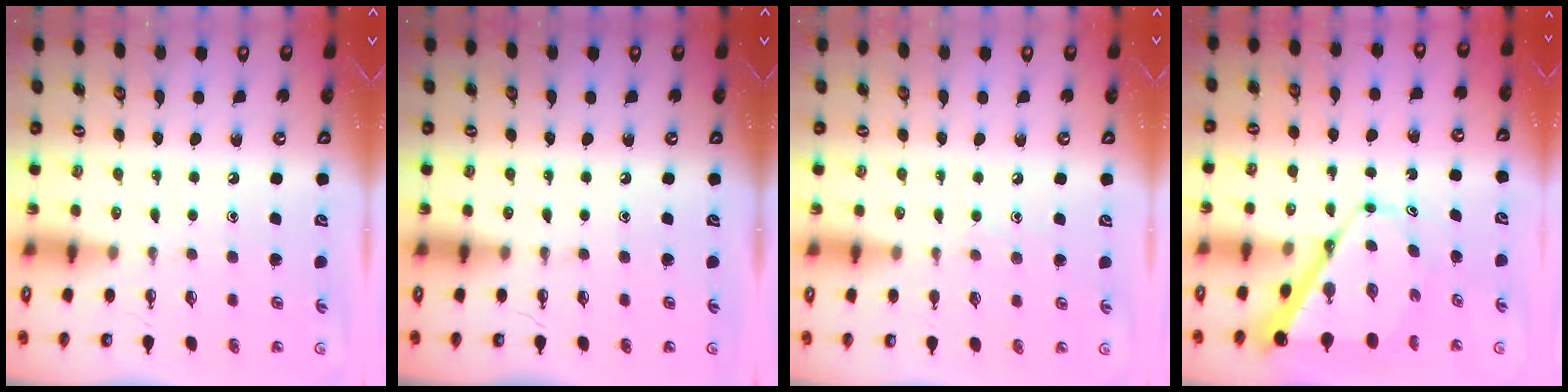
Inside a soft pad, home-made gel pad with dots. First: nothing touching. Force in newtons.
{"total": 0.0}
{"total": 5.3, "press": 5.3, "slide": 0.7}
{"total": 10.2, "press": 10.2, "slide": 1.0}